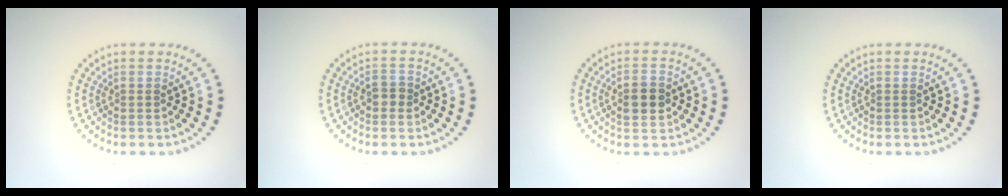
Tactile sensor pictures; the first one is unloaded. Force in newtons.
{"total": 1.3, "press": 1.3, "slide": 0.5}
{"total": 2.5, "press": 2.5, "slide": 0.2}
{"total": 0.0}